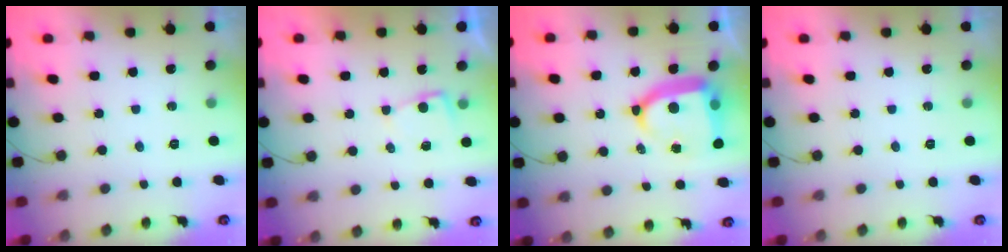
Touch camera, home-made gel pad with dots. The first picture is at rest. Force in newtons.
{"total": 2.0, "press": 2.0, "slide": 0.3}
{"total": 13.9, "press": 13.9, "slide": 1.5}
{"total": 0.0}